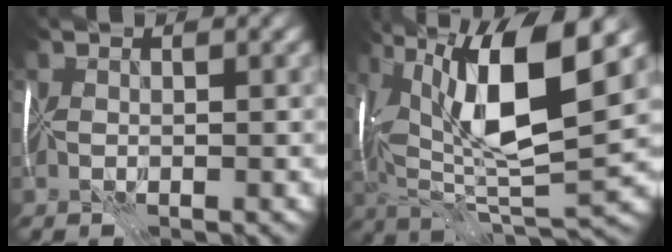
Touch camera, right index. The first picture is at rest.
{"total": 12.4, "force": [4.0, 3.5, 11.2], "torque": [-0.203, 0.002, 0.072]}